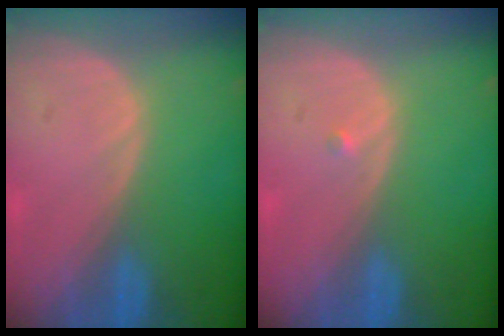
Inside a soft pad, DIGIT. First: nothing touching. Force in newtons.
{"total": 0.6, "press": 0.5, "slide": 0.4}